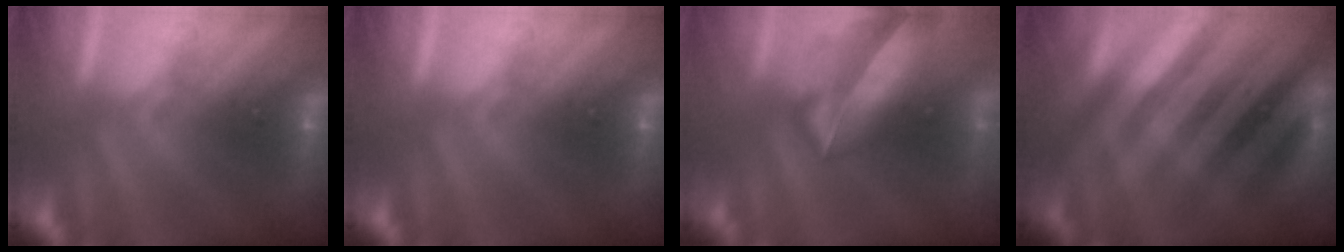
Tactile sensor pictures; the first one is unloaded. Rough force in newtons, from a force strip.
{"total": 0.0}
{"total": 6.5}
{"total": 2.9}